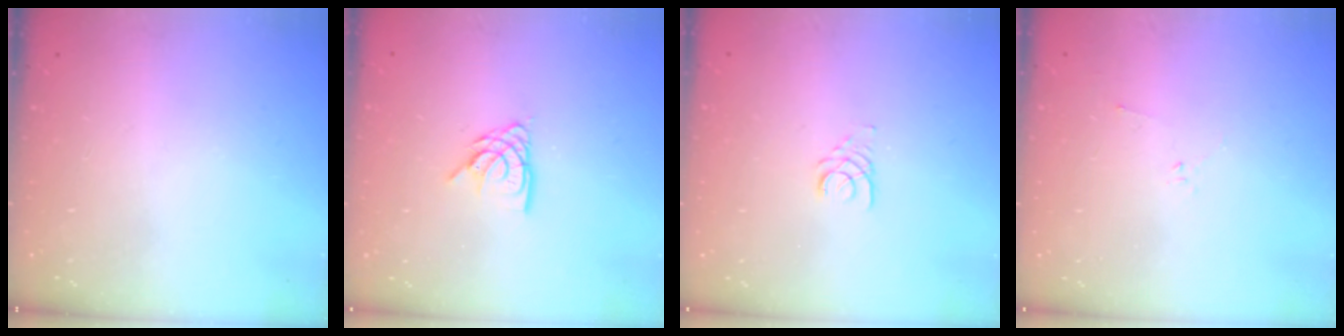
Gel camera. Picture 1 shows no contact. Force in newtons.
{"total": 6.7, "press": 6.7, "slide": 0.6}
{"total": 2.5, "press": 2.5, "slide": 0.3}
{"total": 2.2, "press": 2.1, "slide": 0.7}